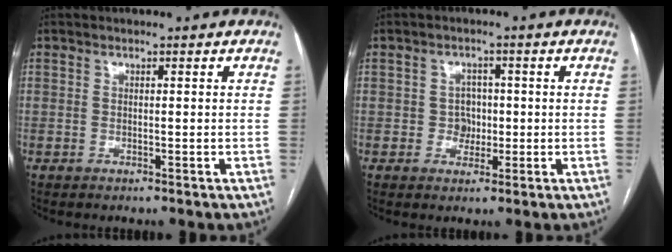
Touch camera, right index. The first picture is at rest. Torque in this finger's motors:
{"motor_torque": [0.20, 0.10, 0.00, 0.01]}